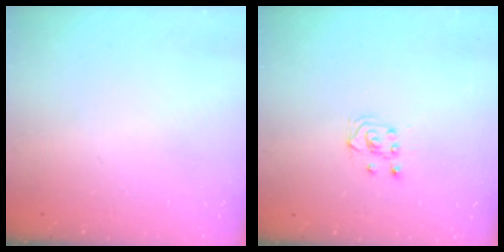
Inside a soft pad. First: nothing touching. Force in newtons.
{"total": 3.9, "press": 3.8, "slide": 0.7}